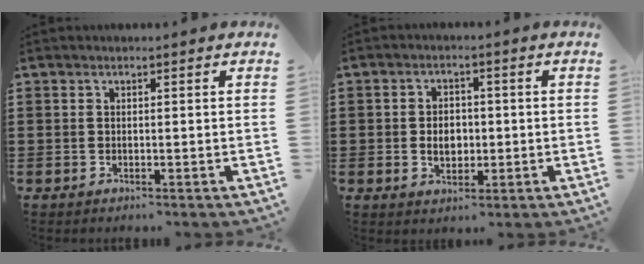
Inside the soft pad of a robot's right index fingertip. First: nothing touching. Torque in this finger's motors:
{"motor_torque": [2.14, 0.00, 0.15, 0.02]}